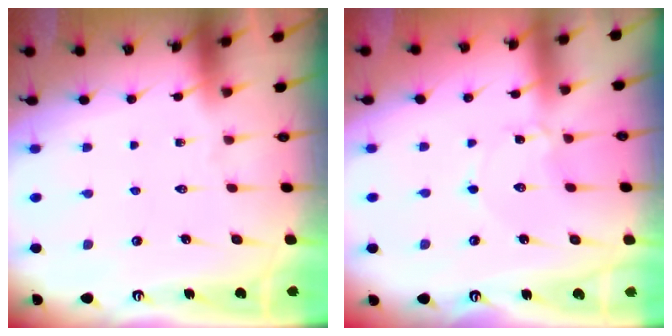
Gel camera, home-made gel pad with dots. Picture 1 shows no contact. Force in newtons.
{"total": 0.8, "press": 0.8, "slide": 0.1}